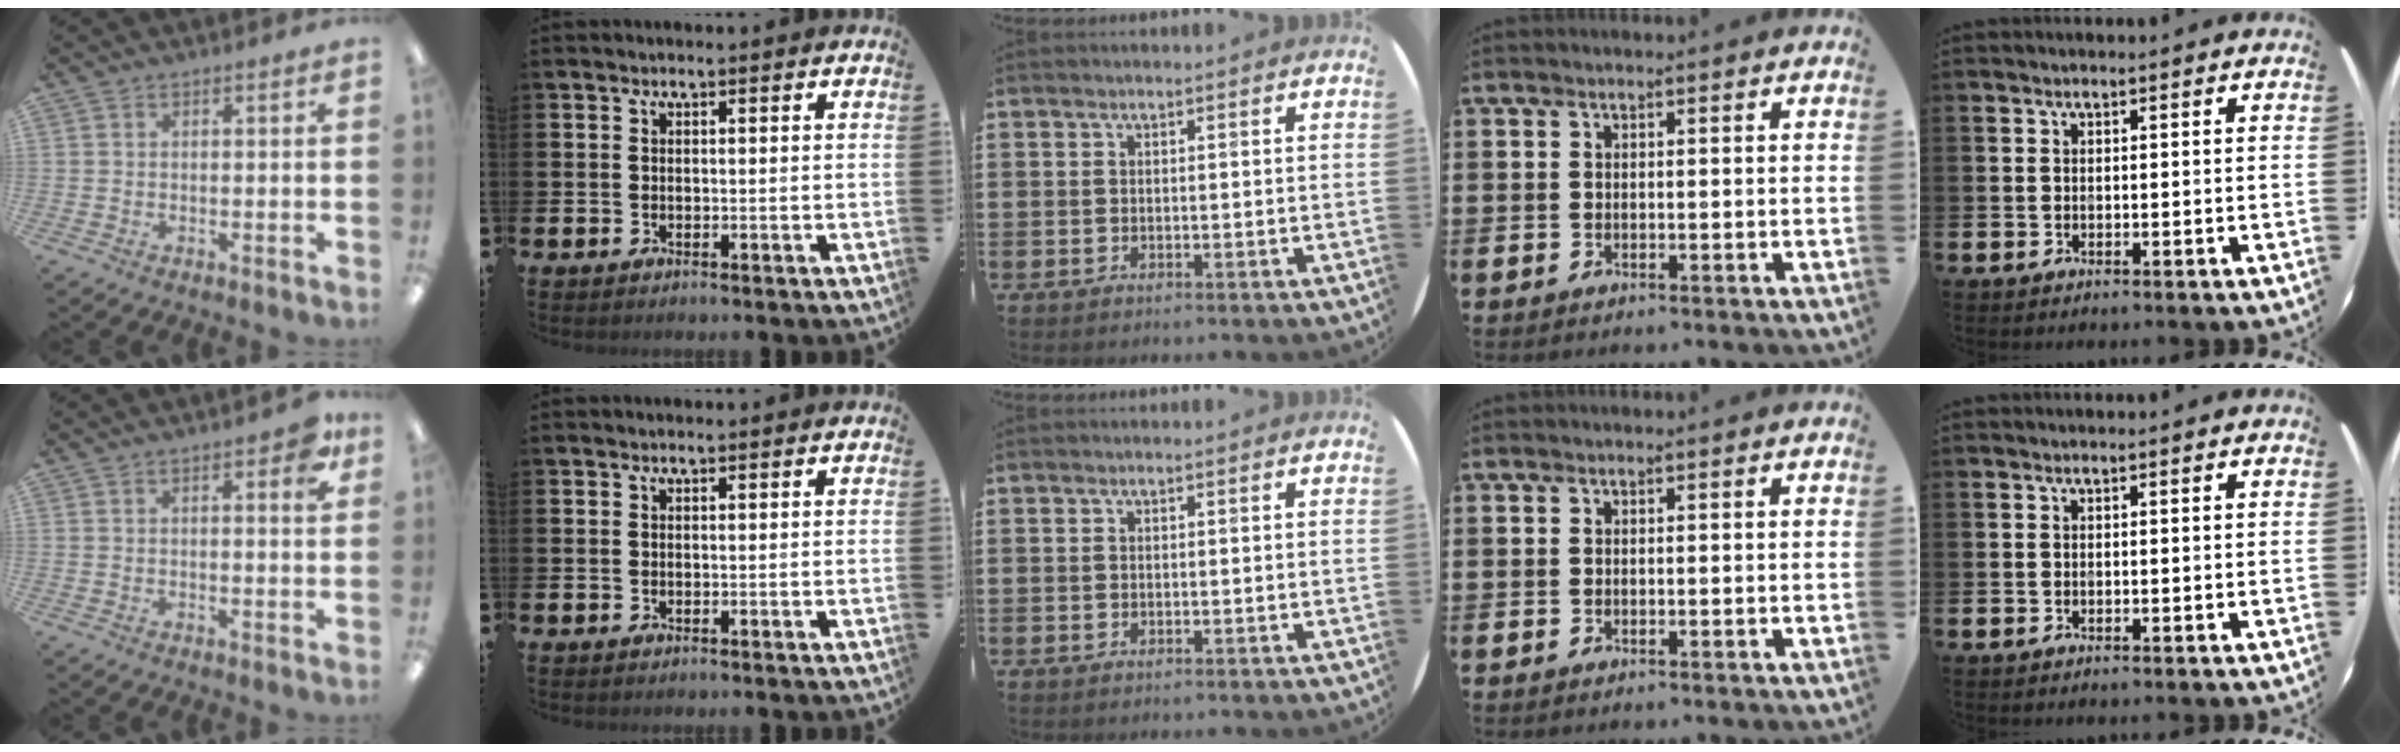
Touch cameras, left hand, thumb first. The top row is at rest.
{"thumb": {"total": 4.8, "force": [2.3, 1.5, 3.9], "torque": [-0.049, -0.007, 0.033]}}